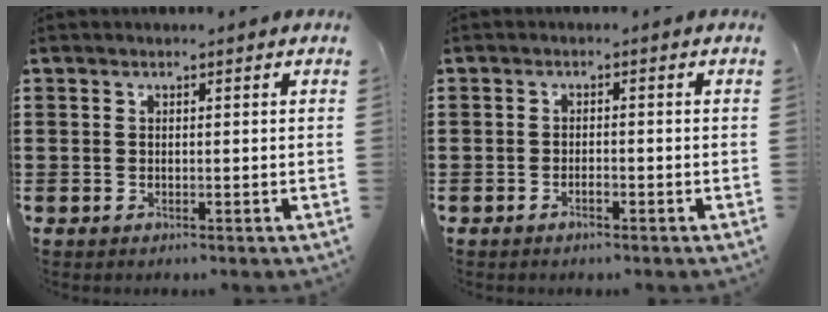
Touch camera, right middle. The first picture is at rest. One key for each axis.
{"total": 1.5, "fx": -0.9, "fy": 0.4, "fz": 1.1, "tx": -0.022, "ty": -0.002, "tz": -0.016}